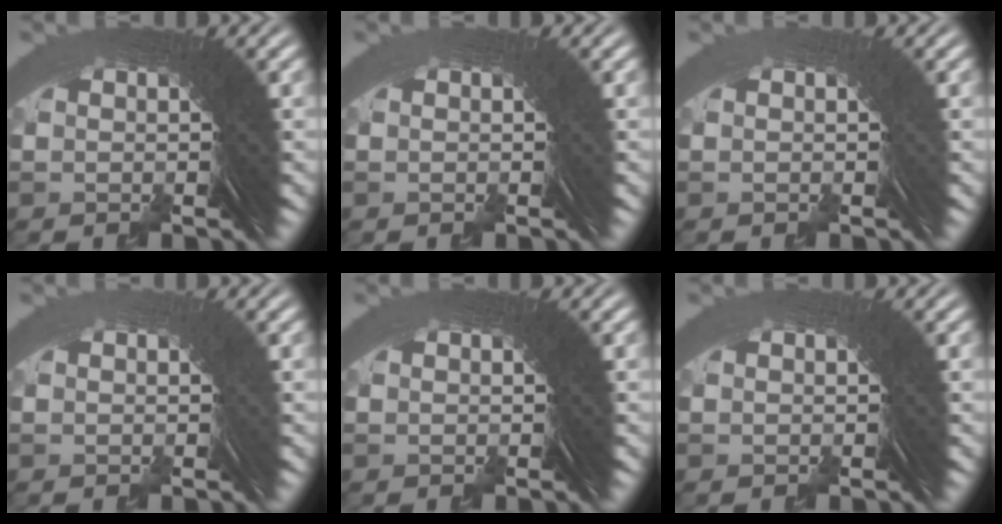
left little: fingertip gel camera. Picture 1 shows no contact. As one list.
[{"total": 1.2, "force": [0.3, -0.4, -1.1], "torque": [0.019, 0.007, 0.001]}, {"total": 1.8, "force": [0.4, -0.6, -1.7], "torque": [0.028, 0.009, 0.003]}, {"total": 2.1, "force": [0.5, -0.6, -1.9], "torque": [0.031, 0.010, 0.005]}, {"total": 0.0}, {"total": 0.8, "force": [0.2, -0.2, -0.7], "torque": [0.014, 0.005, 0.001]}]